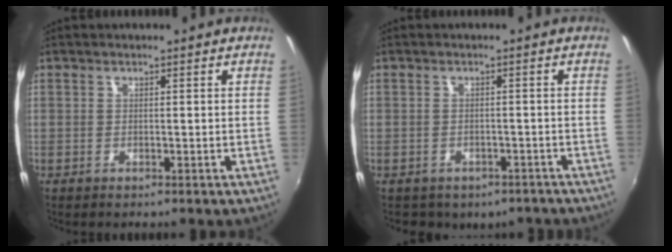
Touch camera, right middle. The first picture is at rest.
{"total": 6.3, "force": [-4.3, 4.1, 2.1], "torque": [-0.047, -0.009, -0.042]}